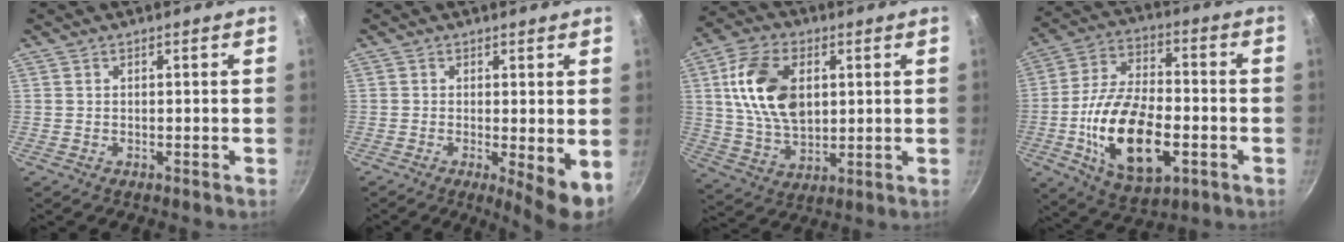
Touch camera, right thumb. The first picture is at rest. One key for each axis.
{"total": 6.2, "fx": -0.8, "fy": 1.5, "fz": 5.9, "tx": -0.079, "ty": -0.013, "tz": -0.008}
{"total": 15.5, "fx": 3.3, "fy": 9.8, "fz": 11.5, "tx": -0.194, "ty": -0.008, "tz": 0.063}
{"total": 20.1, "fx": -5.1, "fy": 10.4, "fz": 16.4, "tx": -0.289, "ty": 0.020, "tz": -0.088}